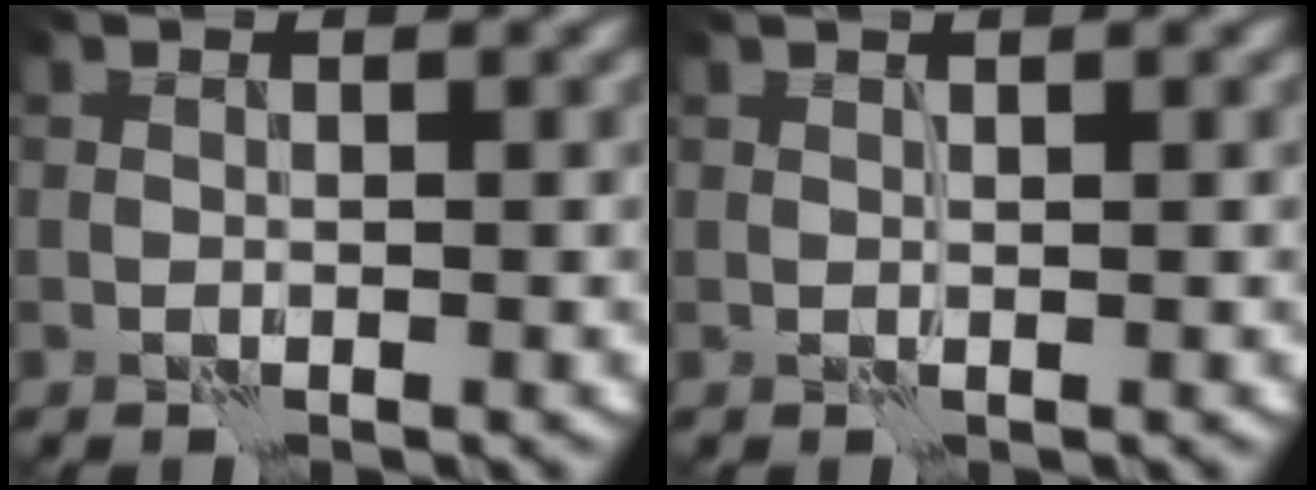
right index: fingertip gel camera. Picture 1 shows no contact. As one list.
[{"total": 0.8, "force": [0.7, -0.4, 0.4], "torque": [-0.008, -0.001, 0.008]}]